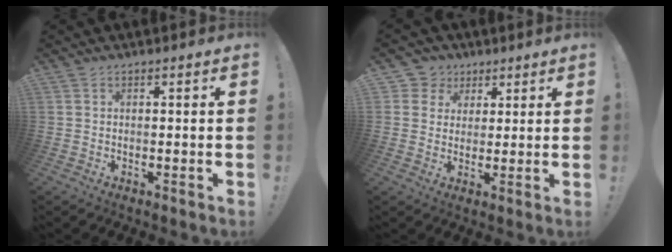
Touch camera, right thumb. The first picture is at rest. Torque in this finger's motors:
{"motor_torque": [0.05, -0.02, -0.26, 0.24, 0.04]}